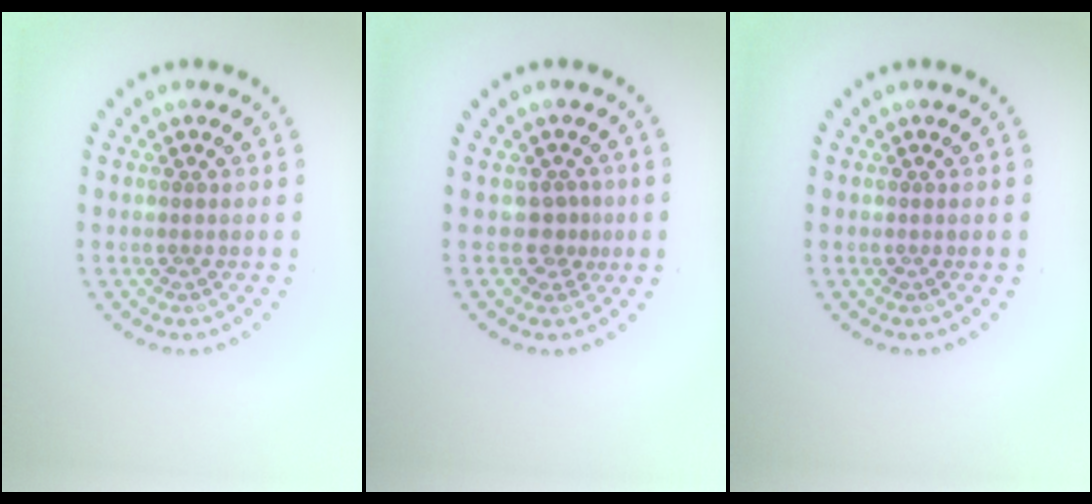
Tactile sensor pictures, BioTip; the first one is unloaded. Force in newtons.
{"total": 1.9, "press": 1.3, "slide": 1.3}
{"total": 0.0}